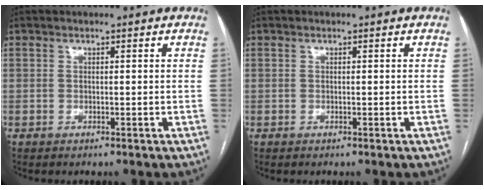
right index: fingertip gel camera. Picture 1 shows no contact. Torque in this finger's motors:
{"motor_torque": [0.02, 0.03, 0.00, 0.00]}